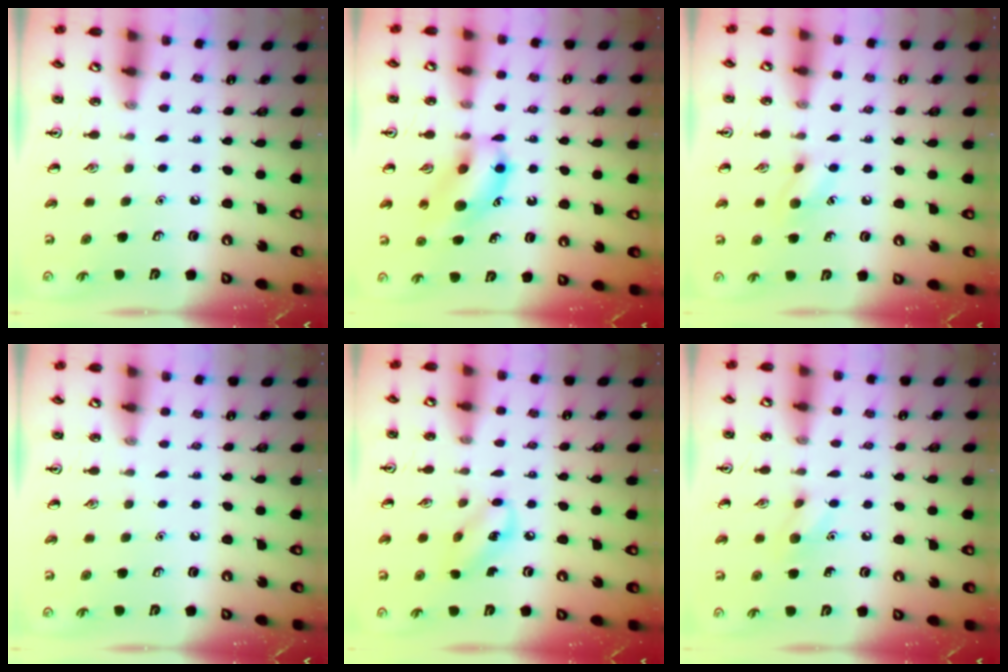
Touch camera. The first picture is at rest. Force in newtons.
{"total": 13.3, "press": 13.1, "slide": 2.2}
{"total": 7.2, "press": 7.2, "slide": 1.0}
{"total": 0.0}
{"total": 6.0, "press": 6.0, "slide": 0.6}
{"total": 6.7, "press": 6.6, "slide": 1.5}